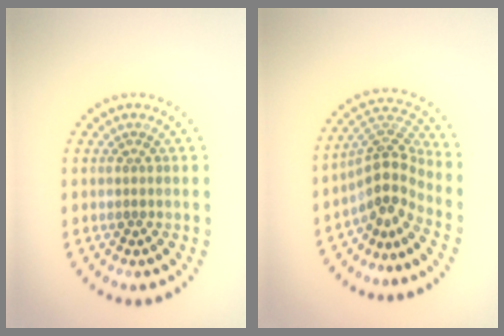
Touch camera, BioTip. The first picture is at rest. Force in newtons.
{"total": 4.0, "press": 2.7, "slide": 2.9}